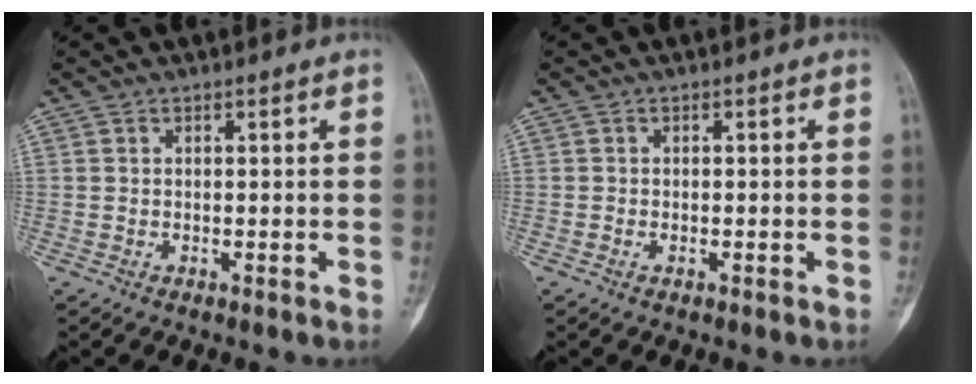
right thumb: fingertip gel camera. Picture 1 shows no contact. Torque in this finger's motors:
{"motor_torque": [-0.15, 0.00, -0.10, 0.44, -0.06]}